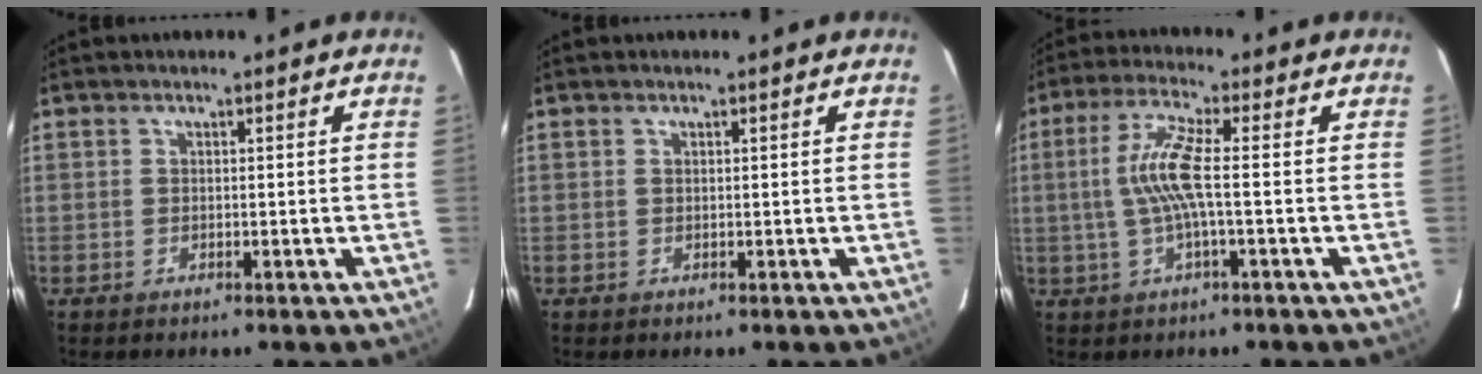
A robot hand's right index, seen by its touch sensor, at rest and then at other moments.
{"total": 0.0}
{"total": 7.7, "force": [-0.7, 0.2, 7.7], "torque": [-0.160, 0.002, -0.008]}